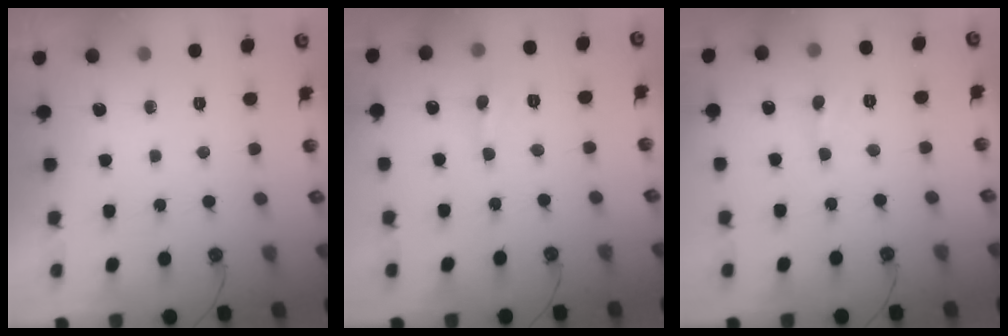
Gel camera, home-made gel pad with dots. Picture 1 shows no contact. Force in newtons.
{"total": 0.5, "press": 0.5, "slide": 0.1}
{"total": 0.8, "press": 0.8, "slide": 0.2}